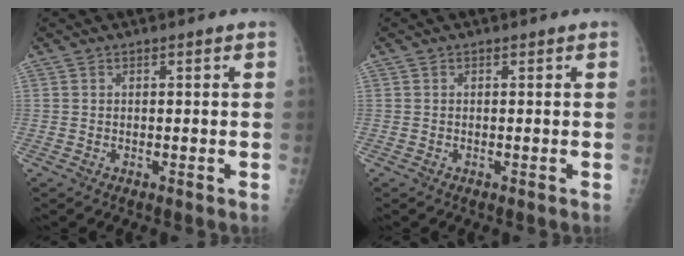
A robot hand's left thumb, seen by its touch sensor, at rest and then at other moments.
{"total": 0.0}